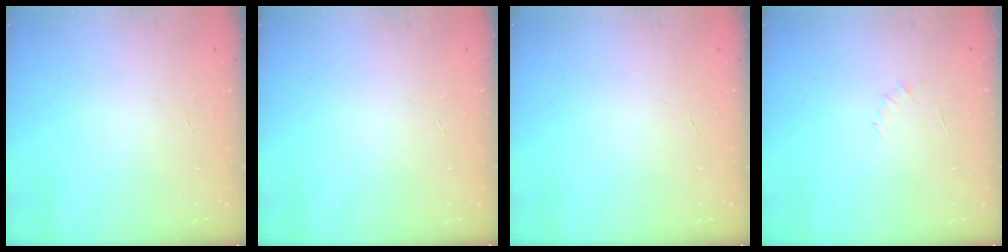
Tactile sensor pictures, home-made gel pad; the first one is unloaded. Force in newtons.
{"total": 0.0}
{"total": 0.0}
{"total": 2.5, "press": 2.4, "slide": 0.7}